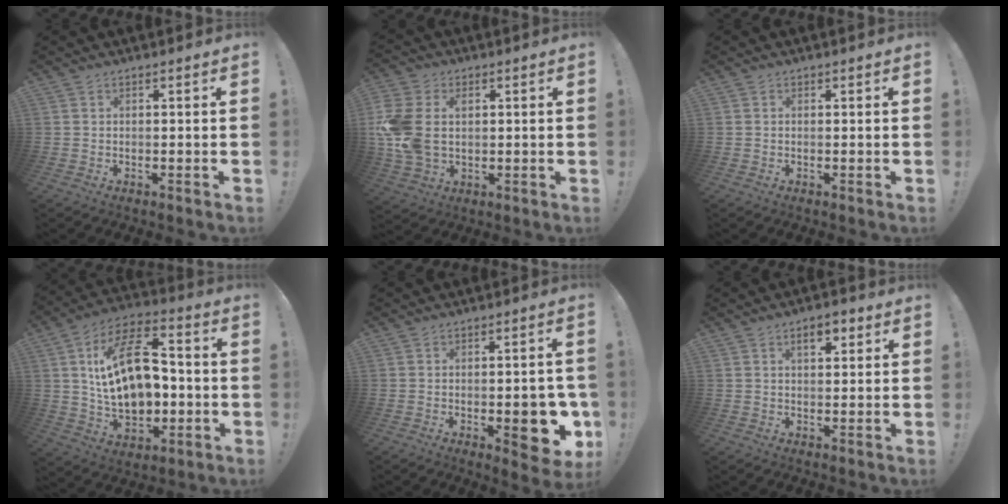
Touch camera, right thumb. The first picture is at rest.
{"total": 13.2, "force": [1.9, 9.9, 8.6], "torque": [-0.178, -0.012, 0.035]}
{"total": 0.0}
{"total": 21.6, "force": [1.9, 13.7, 16.6], "torque": [-0.274, -0.003, 0.037]}
{"total": 12.0, "force": [-3.1, 5.0, 10.4], "torque": [-0.104, 0.000, -0.039]}
{"total": 5.0, "force": [2.3, 2.5, 3.6], "torque": [-0.040, -0.004, 0.033]}